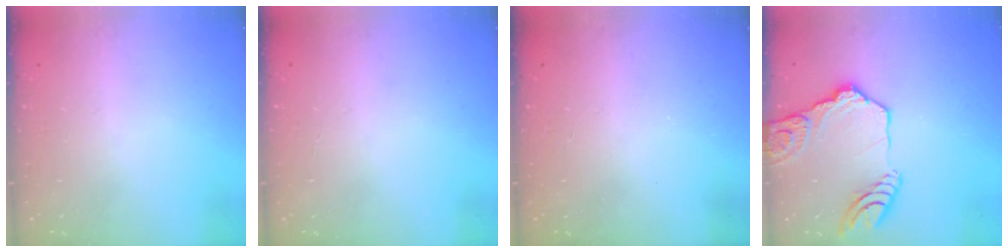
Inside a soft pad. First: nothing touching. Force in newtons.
{"total": 0.9, "press": 0.9, "slide": 0.1}
{"total": 0.0}
{"total": 17.1, "press": 17.0, "slide": 2.1}